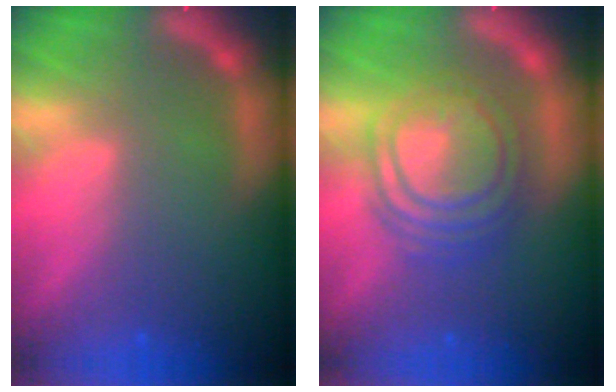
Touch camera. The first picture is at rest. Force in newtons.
{"total": 8.6}